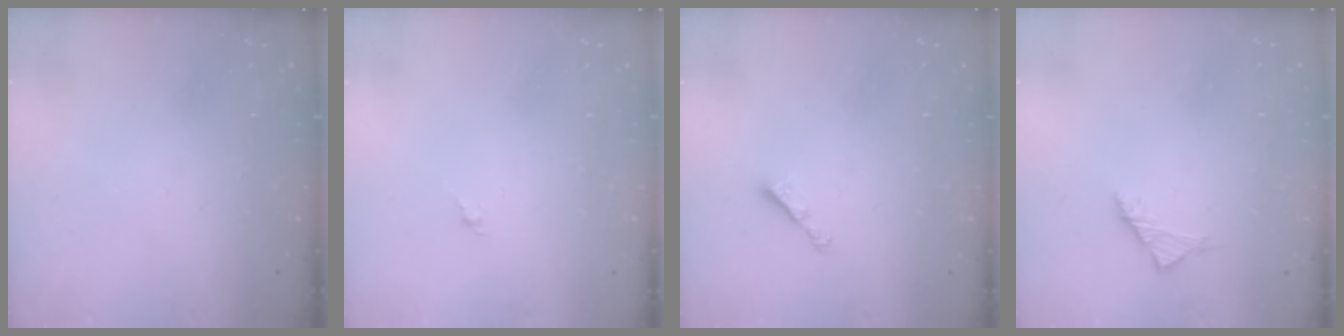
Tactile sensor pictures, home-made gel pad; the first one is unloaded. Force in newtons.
{"total": 1.4, "press": 1.2, "slide": 0.6}
{"total": 3.1, "press": 3.1, "slide": 0.6}
{"total": 2.8, "press": 2.6, "slide": 0.8}